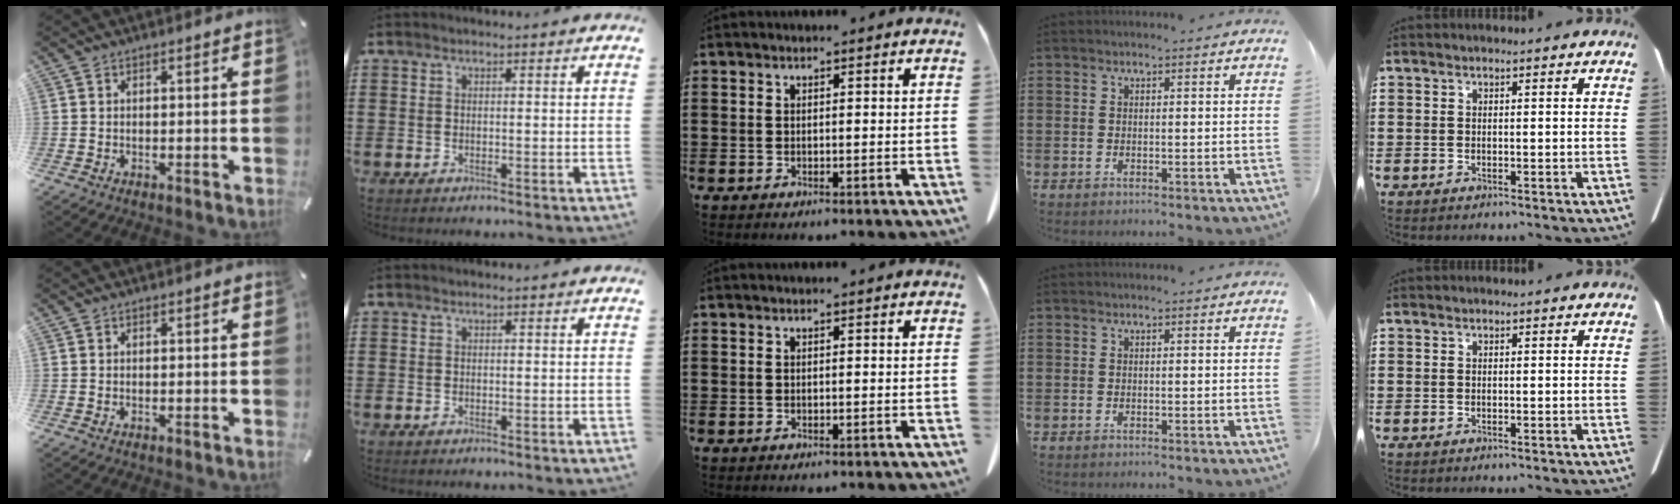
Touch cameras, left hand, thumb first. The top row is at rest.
{}